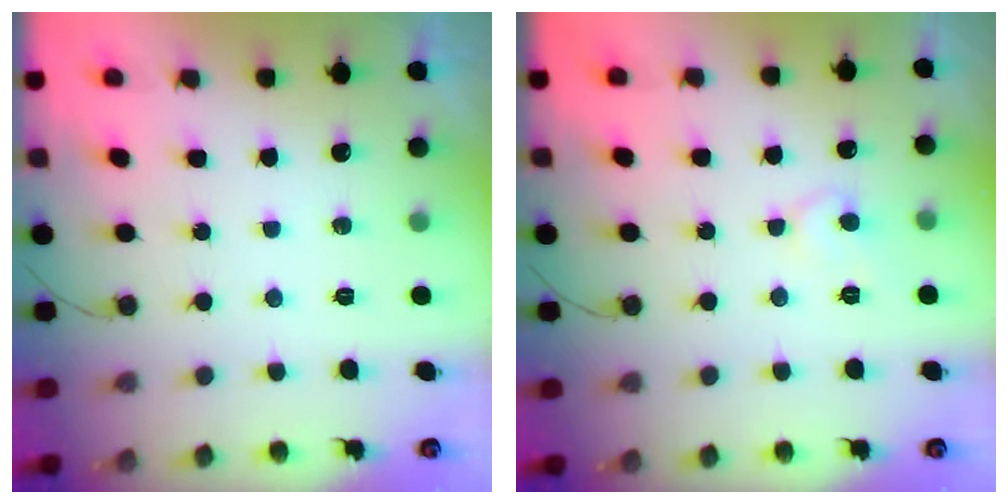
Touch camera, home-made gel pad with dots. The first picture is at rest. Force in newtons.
{"total": 5.9, "press": 5.9, "slide": 0.4}